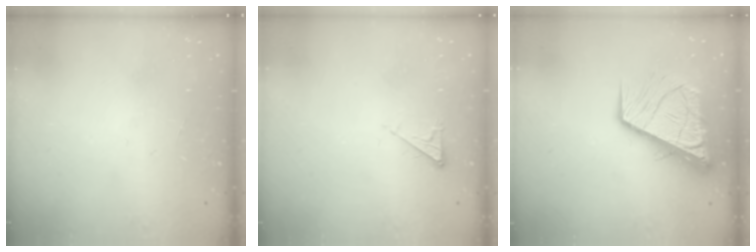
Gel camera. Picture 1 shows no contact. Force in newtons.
{"total": 2.9, "press": 2.9, "slide": 0.5}
{"total": 13.9, "press": 13.8, "slide": 1.7}